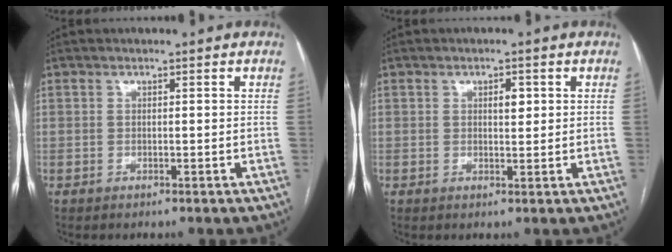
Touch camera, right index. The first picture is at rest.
{"total": 2.2, "force": [0.7, 0.9, 1.9], "torque": [-0.029, -0.001, 0.012]}